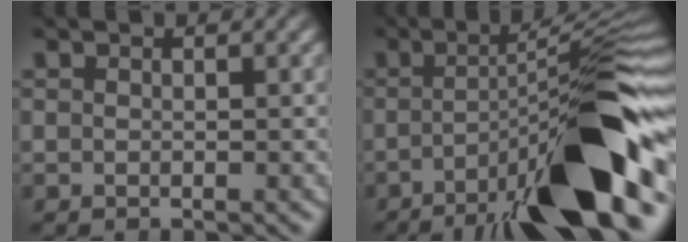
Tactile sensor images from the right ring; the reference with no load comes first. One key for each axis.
{"total": 11.5, "fx": -3.8, "fy": 2.2, "fz": 10.6, "tx": -0.143, "ty": 0.004, "tz": -0.052}